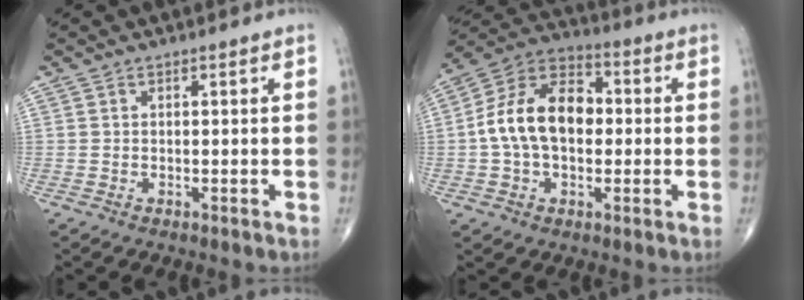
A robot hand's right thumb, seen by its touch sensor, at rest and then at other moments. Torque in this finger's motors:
{"motor_torque": [0.36, 0.31, 1.46, 0.23, 0.33]}